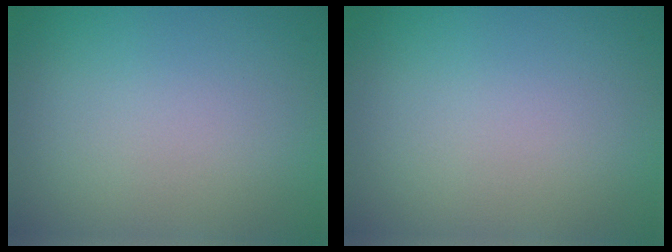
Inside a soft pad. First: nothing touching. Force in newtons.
{"total": 0.0}